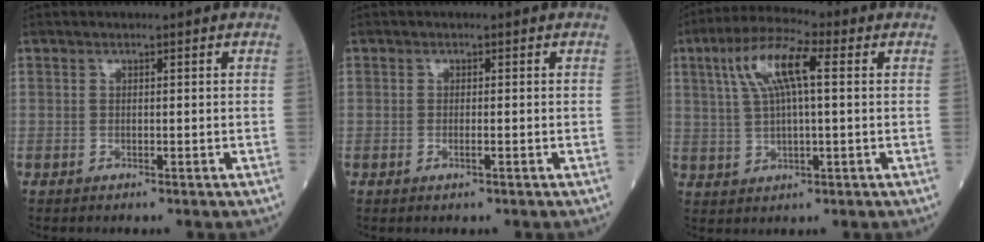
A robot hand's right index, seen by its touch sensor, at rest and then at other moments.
{"total": 0.8, "force": [-0.4, 0.0, 0.7], "torque": [-0.017, 0.000, -0.005]}
{"total": 9.3, "force": [2.7, 1.9, 8.7], "torque": [-0.181, 0.023, 0.051]}